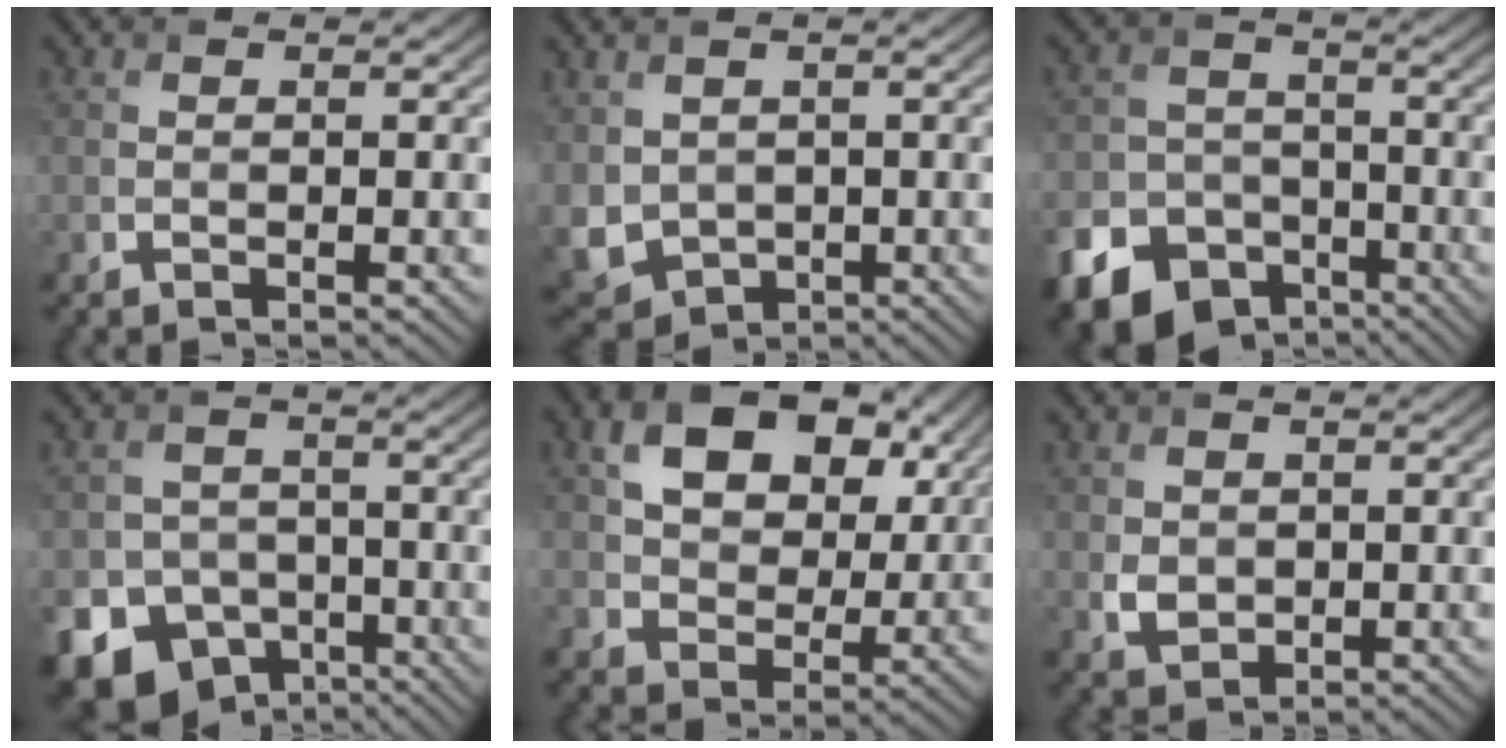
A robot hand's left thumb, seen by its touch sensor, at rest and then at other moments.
{"total": 6.4, "force": [0.4, 5.1, 3.8], "torque": [-0.127, -0.018, 0.011]}
{"total": 13.3, "force": [-8.4, 9.4, 4.4], "torque": [-0.114, -0.057, -0.141]}
{"total": 12.7, "force": [-7.1, 9.9, 3.7], "torque": [-0.084, -0.049, -0.131]}
{"total": 12.1, "force": [4.8, 8.4, 7.3], "torque": [-0.137, -0.001, 0.085]}
{"total": 2.5, "force": [0.2, 2.2, 1.3], "torque": [-0.035, -0.006, 0.006]}